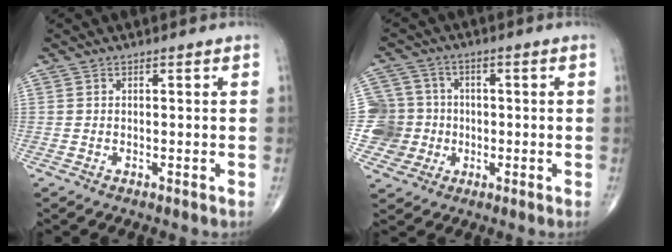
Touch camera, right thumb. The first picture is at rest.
{"total": 9.2, "force": [-1.0, 9.1, 0.7], "torque": [0.014, 0.021, -0.017]}